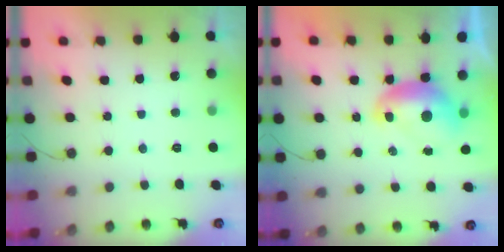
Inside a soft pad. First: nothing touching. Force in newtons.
{"total": 8.9, "press": 8.9, "slide": 0.4}